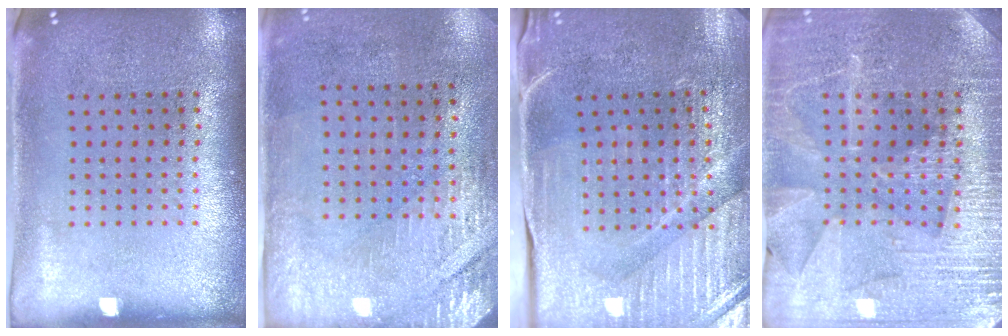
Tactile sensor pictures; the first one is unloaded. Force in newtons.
{"total": 2.9, "press": 2.5, "slide": 1.4}
{"total": 3.9, "press": 3.9, "slide": 0.4}
{"total": 3.5, "press": 3.4, "slide": 0.9}